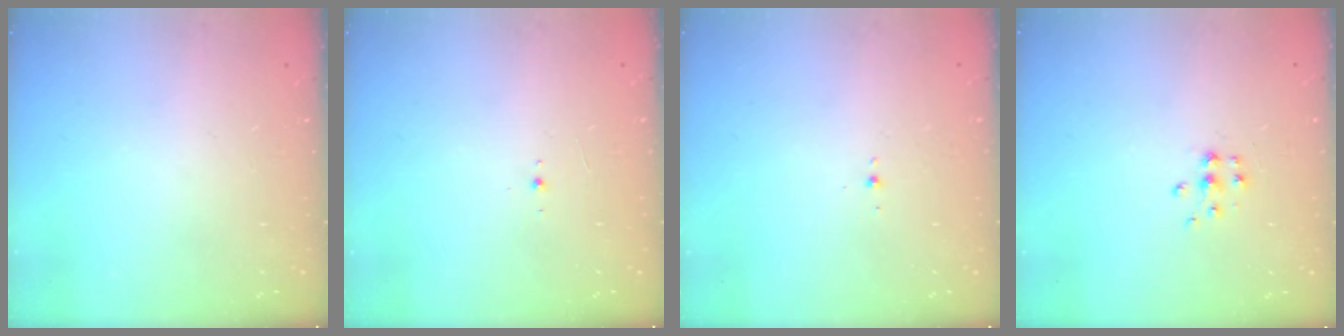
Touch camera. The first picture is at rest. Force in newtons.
{"total": 2.7, "press": 2.5, "slide": 0.8}
{"total": 1.9, "press": 1.8, "slide": 0.7}
{"total": 5.7, "press": 5.6, "slide": 0.4}